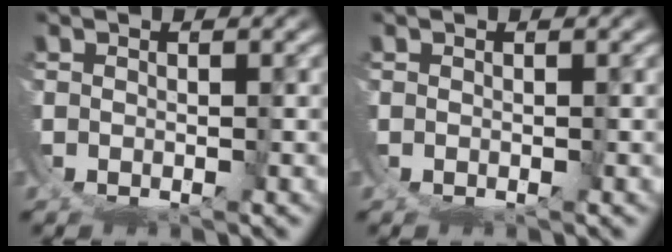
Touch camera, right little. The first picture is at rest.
{"total": 0.0}